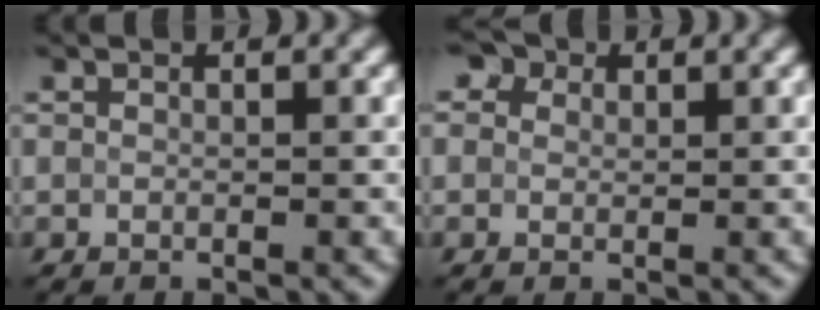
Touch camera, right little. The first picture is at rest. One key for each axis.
{"total": 4.1, "fx": 2.2, "fy": 2.8, "fz": 1.9, "tx": -0.027, "ty": 0.030, "tz": 0.001}